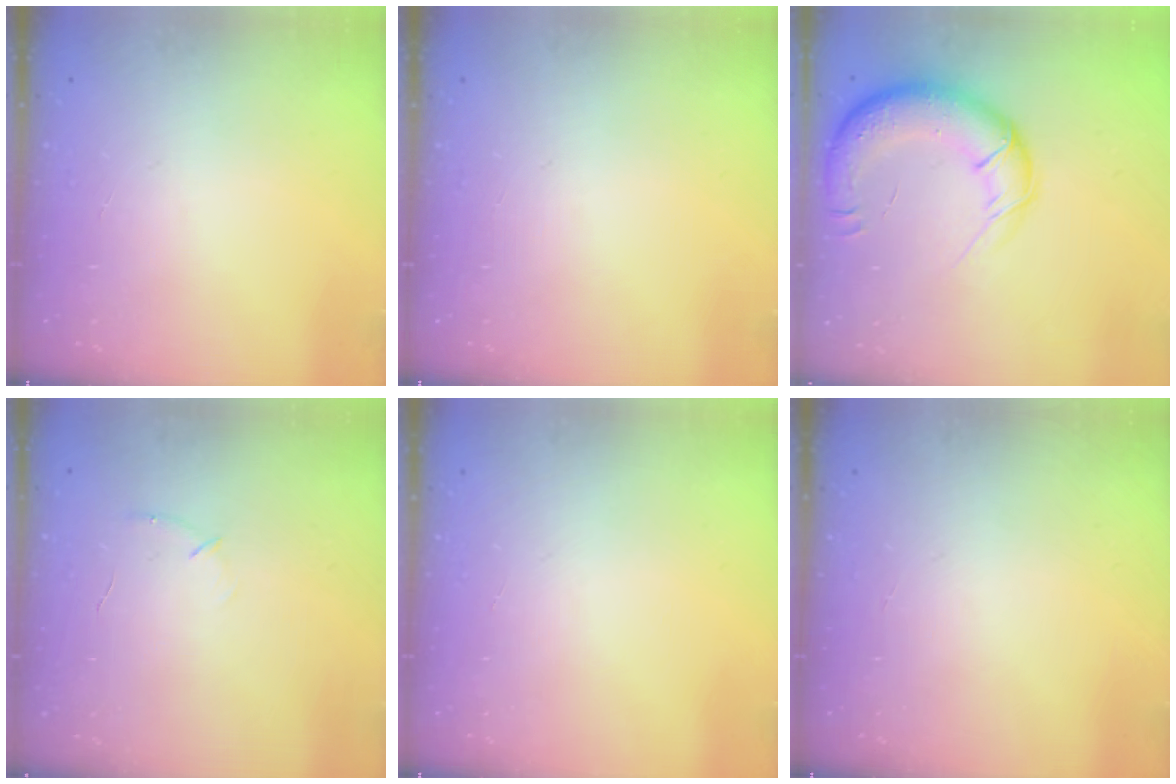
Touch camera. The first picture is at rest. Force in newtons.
{"total": 0.0}
{"total": 18.0, "press": 17.5, "slide": 4.2}
{"total": 4.6, "press": 4.4, "slide": 1.2}
{"total": 0.0}
{"total": 0.0}